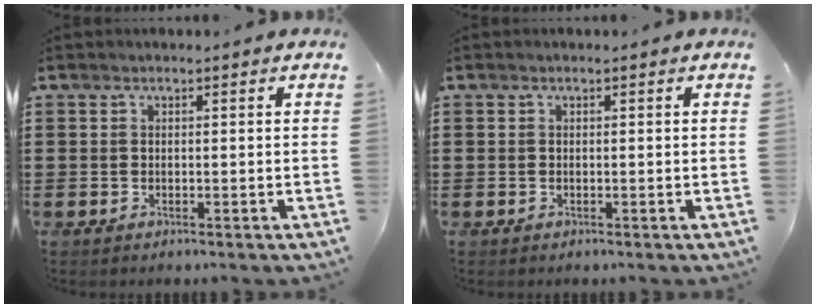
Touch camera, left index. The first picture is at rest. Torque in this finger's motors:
{"motor_torque": [-0.05, -0.05, 0.00, 0.00]}